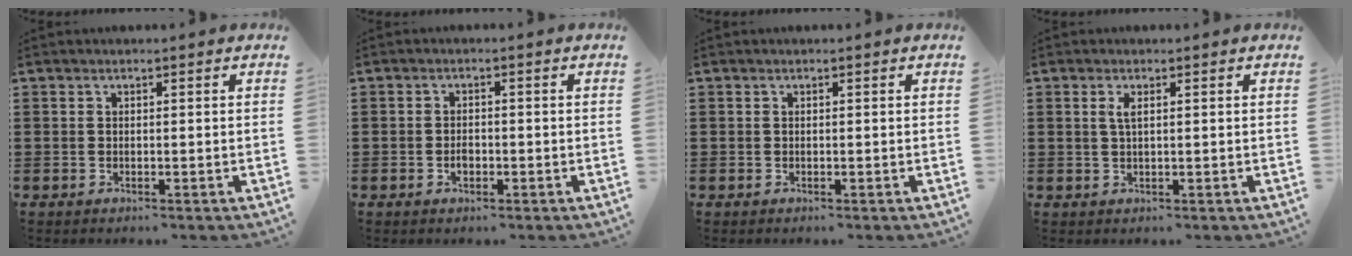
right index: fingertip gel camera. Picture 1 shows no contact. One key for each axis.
{"total": 1.7, "fx": -0.6, "fy": 1.0, "fz": 1.3, "tx": -0.025, "ty": 0.001, "tz": -0.012}
{"total": 0.0}
{"total": 1.7, "fx": 0.5, "fy": 0.4, "fz": 1.5, "tx": -0.031, "ty": 0.003, "tz": 0.008}